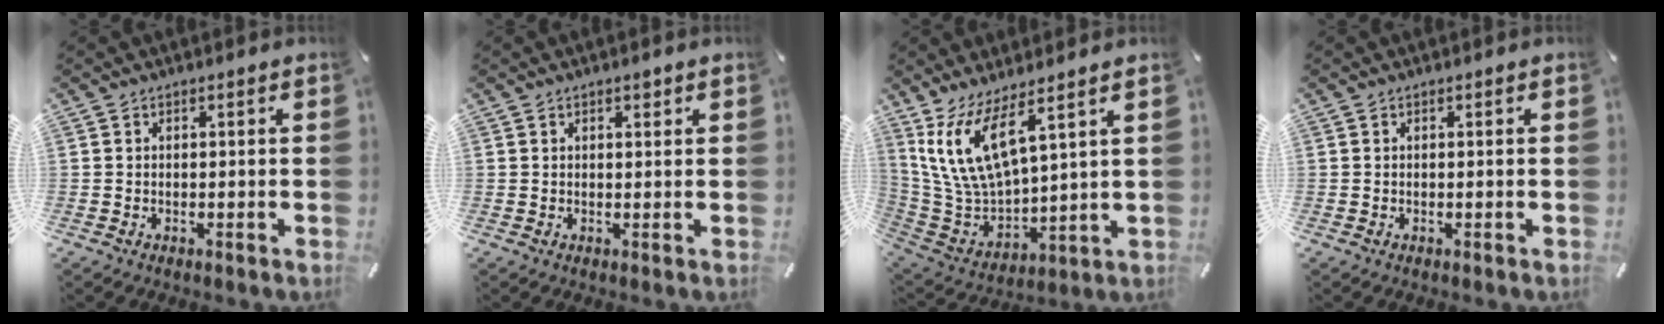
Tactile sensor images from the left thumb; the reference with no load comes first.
{"total": 1.4, "force": [0.8, 0.7, 1.0], "torque": [-0.020, 0.002, 0.012]}
{"total": 13.4, "force": [8.3, 5.2, 9.2], "torque": [-0.230, -0.047, 0.149]}
{"total": 0.0}